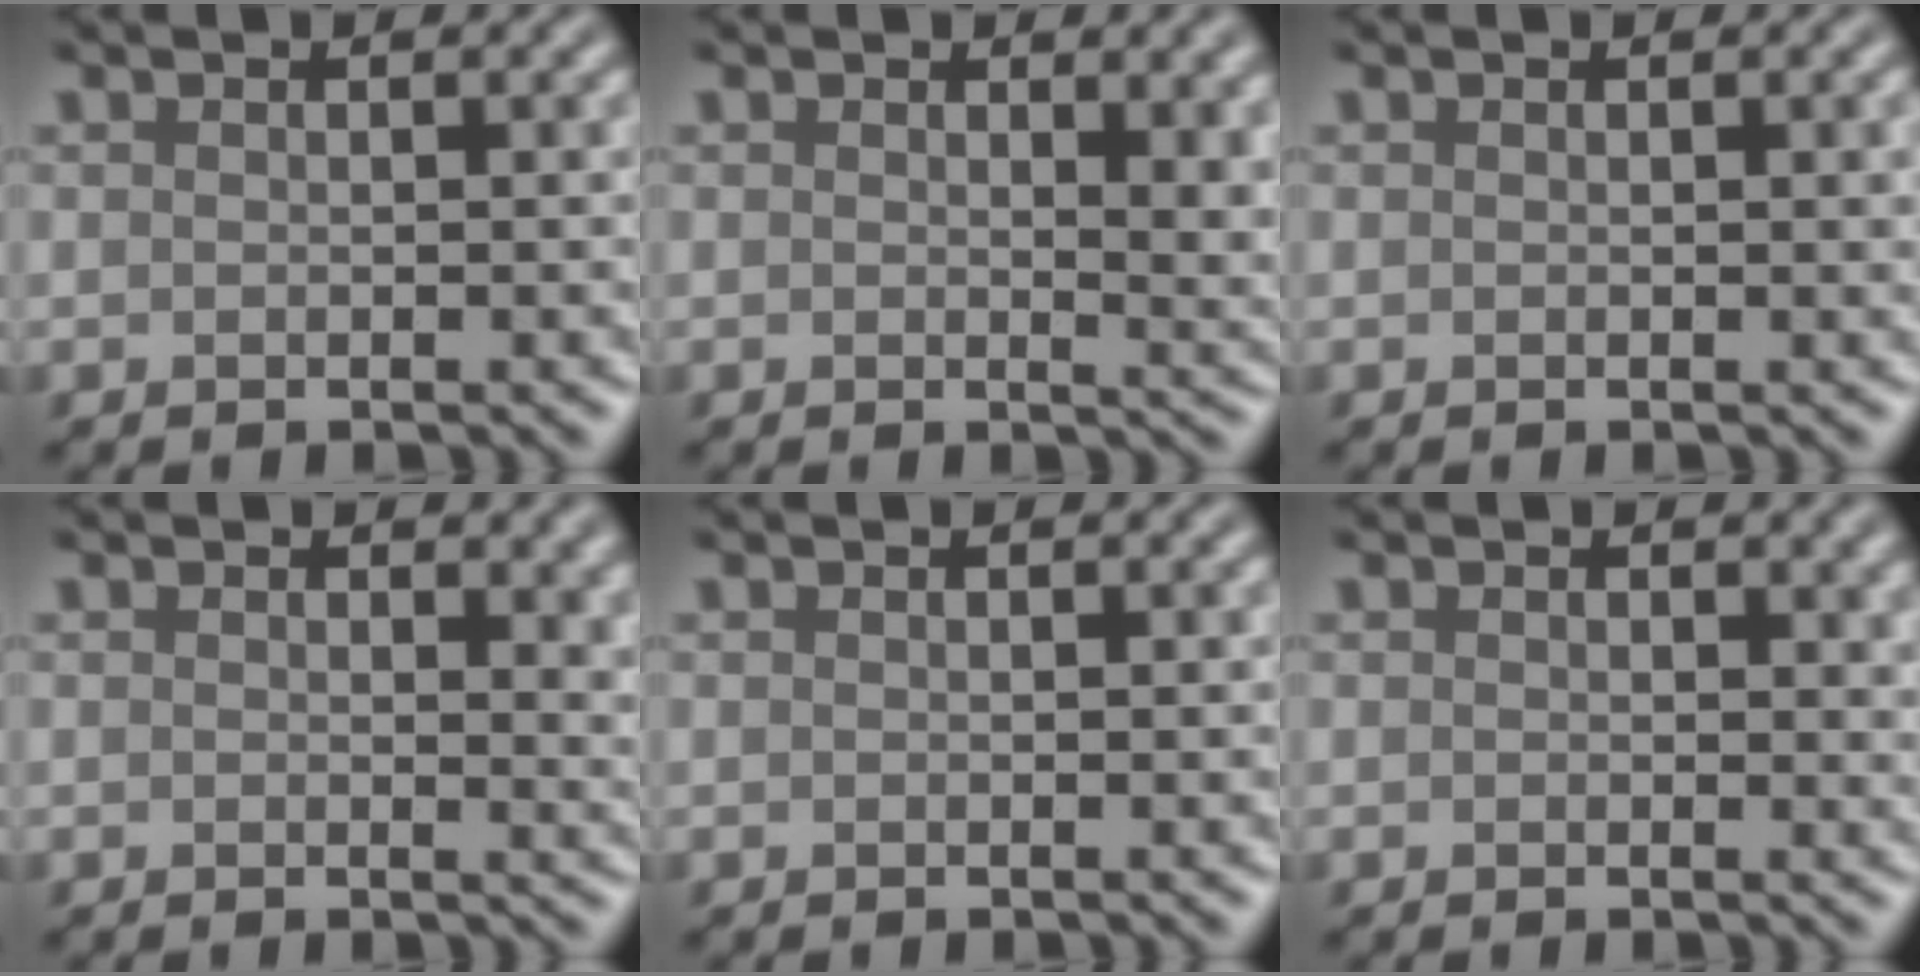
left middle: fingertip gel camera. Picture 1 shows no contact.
{"total": 2.8, "force": [1.0, 0.9, 2.4], "torque": [-0.026, -0.006, 0.018]}
{"total": 0.8, "force": [0.1, 0.1, 0.8], "torque": [-0.009, 0.002, 0.001]}
{"total": 2.3, "force": [0.8, 1.1, 1.8], "torque": [-0.016, -0.003, 0.009]}
{"total": 0.0}
{"total": 1.1, "force": [0.5, 0.7, 0.7], "torque": [-0.003, -0.002, 0.003]}